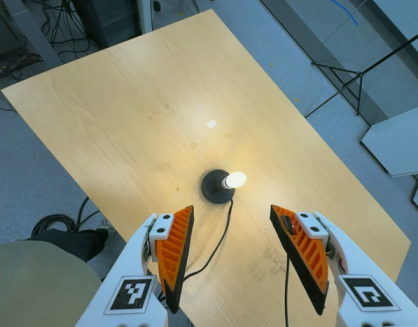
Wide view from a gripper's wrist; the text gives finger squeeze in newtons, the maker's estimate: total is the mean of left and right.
{"total": 0.0}